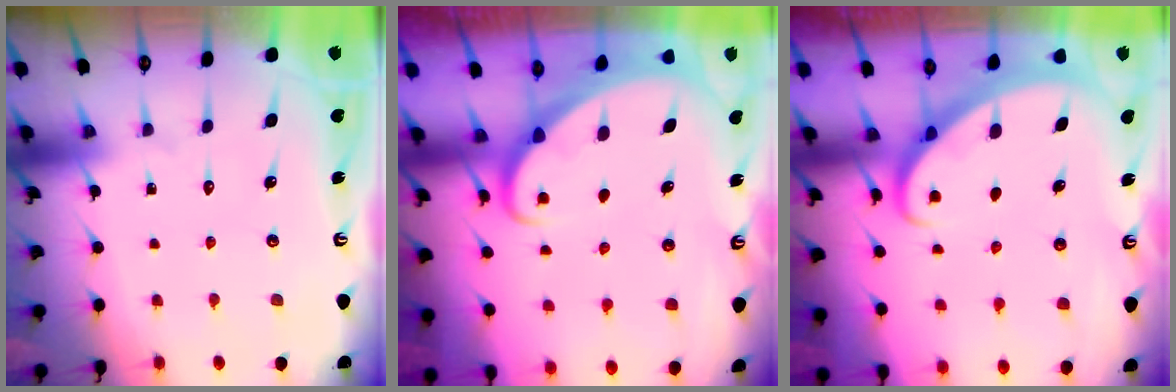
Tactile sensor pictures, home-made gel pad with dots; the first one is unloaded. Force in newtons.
{"total": 2.1, "press": 2.1, "slide": 0.2}
{"total": 3.0, "press": 3.0, "slide": 0.2}